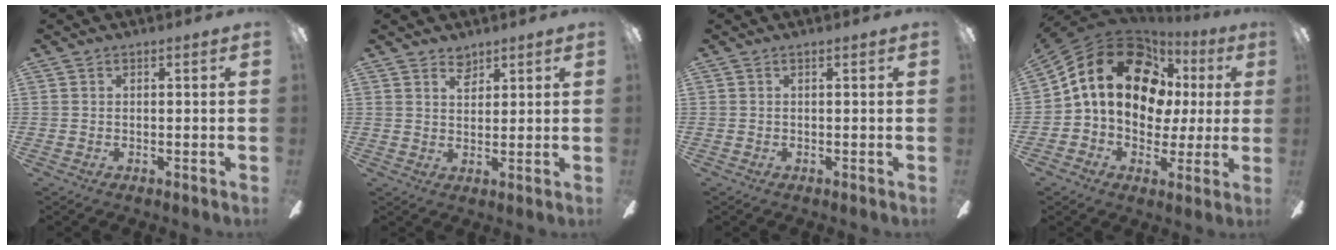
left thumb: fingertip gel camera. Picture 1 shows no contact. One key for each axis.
{"total": 3.8, "fx": 3.0, "fy": 2.1, "fz": 1.0, "tx": -0.011, "ty": -0.012, "tz": 0.054}
{"total": 0.0}
{"total": 21.3, "fx": 6.7, "fy": 15.0, "fz": 13.6, "tx": -0.254, "ty": -0.015, "tz": 0.120}